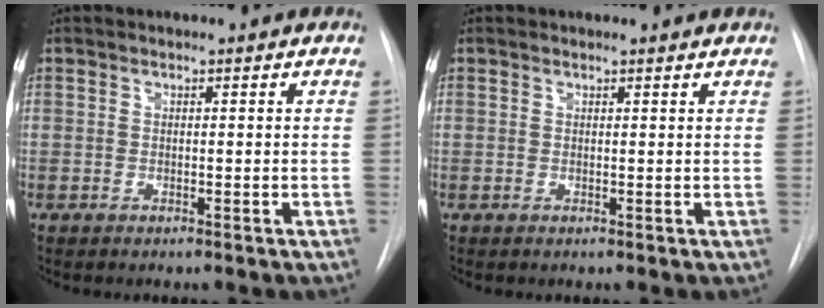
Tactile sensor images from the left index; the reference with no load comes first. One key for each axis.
{"total": 1.7, "fx": 1.7, "fy": -0.1, "fz": 0.1, "tx": -0.011, "ty": -0.001, "tz": 0.015}